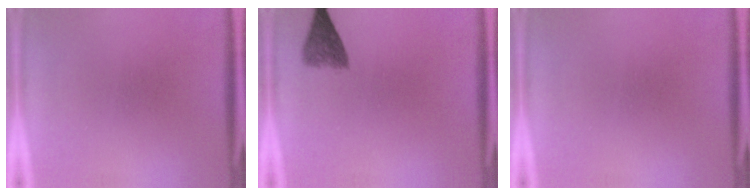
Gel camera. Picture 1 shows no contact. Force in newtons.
{"total": 4.1}
{"total": 0.0}